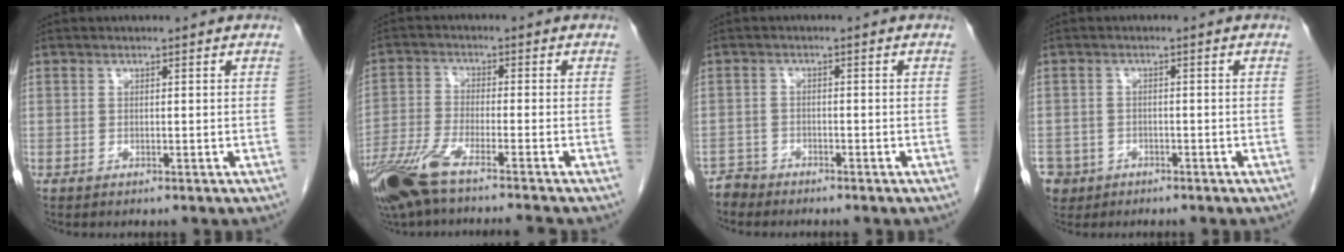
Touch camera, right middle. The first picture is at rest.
{"total": 11.4, "force": [-8.8, 0.3, 7.2], "torque": [-0.138, -0.028, -0.158]}
{"total": 2.2, "force": [-1.9, 0.5, -0.9], "torque": [0.023, -0.003, -0.040]}
{"total": 6.1, "force": [-3.4, 5.0, 0.8], "torque": [-0.024, 0.005, -0.053]}